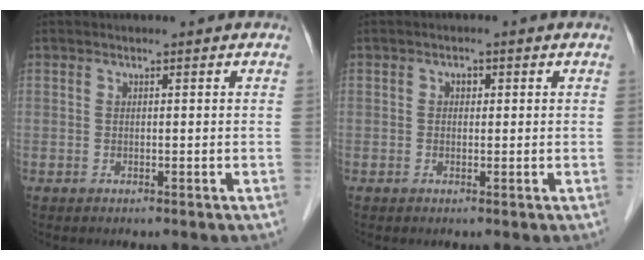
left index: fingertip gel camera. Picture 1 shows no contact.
{"total": 1.1, "force": [0.2, 0.8, 0.6], "torque": [-0.007, 0.004, 0.000]}